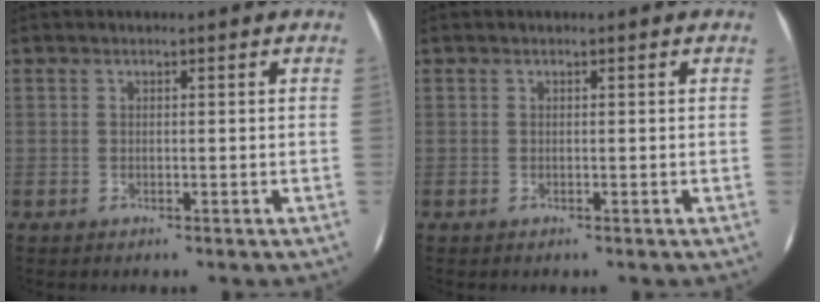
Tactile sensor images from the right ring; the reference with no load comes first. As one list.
[{"total": 0.0}]